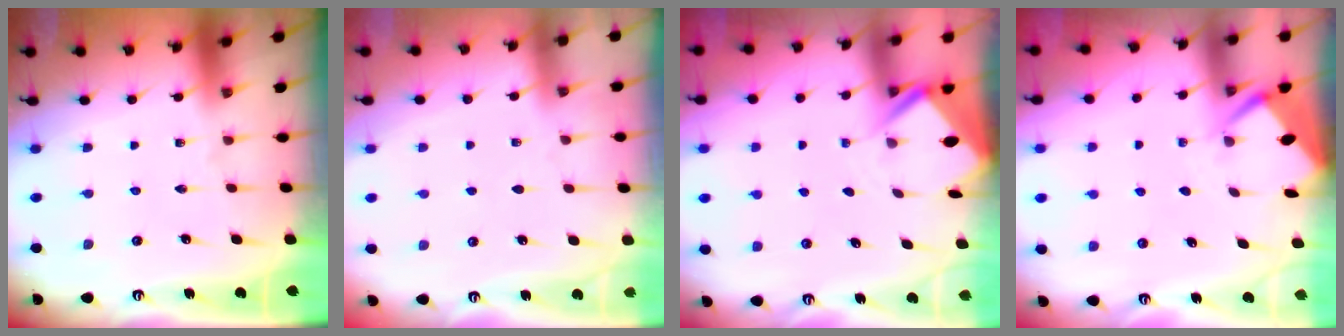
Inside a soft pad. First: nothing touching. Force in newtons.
{"total": 3.0, "press": 3.0, "slide": 0.4}
{"total": 3.0, "press": 3.0, "slide": 0.3}
{"total": 2.8, "press": 2.8, "slide": 0.4}